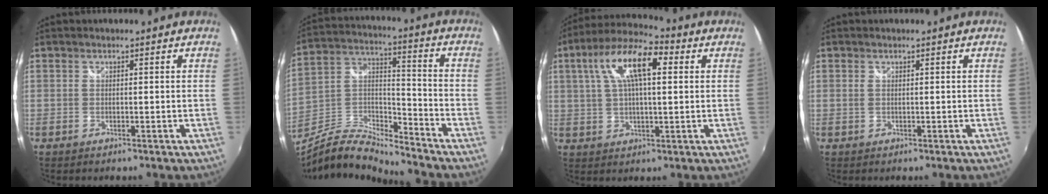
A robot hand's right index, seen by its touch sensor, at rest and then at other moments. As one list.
[{"total": 12.6, "force": [-11.0, 2.1, 5.8], "torque": [-0.128, 0.000, -0.218]}, {"total": 13.4, "force": [4.2, 5.0, 11.7], "torque": [-0.218, 0.031, 0.065]}, {"total": 0.5, "force": [0.3, 0.2, 0.4], "torque": [-0.010, 0.000, 0.004]}]